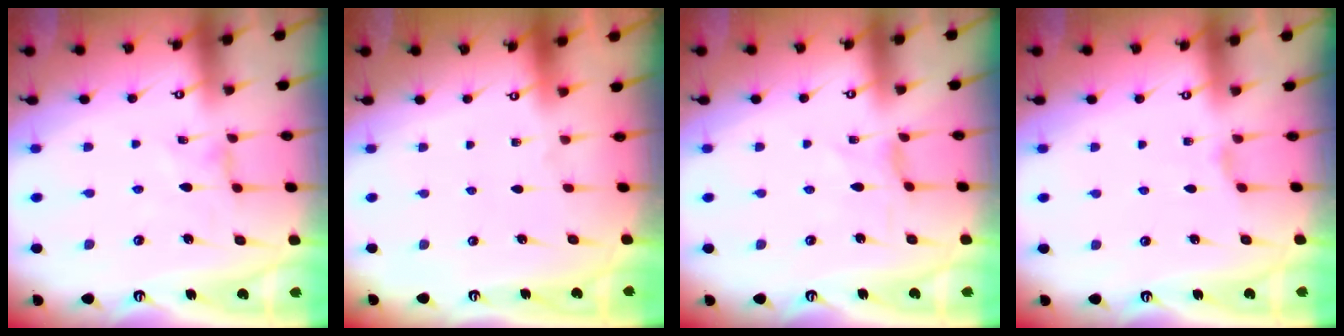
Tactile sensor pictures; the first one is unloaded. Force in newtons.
{"total": 0.0}
{"total": 0.6, "press": 0.6, "slide": 0.2}
{"total": 1.1, "press": 1.0, "slide": 0.3}